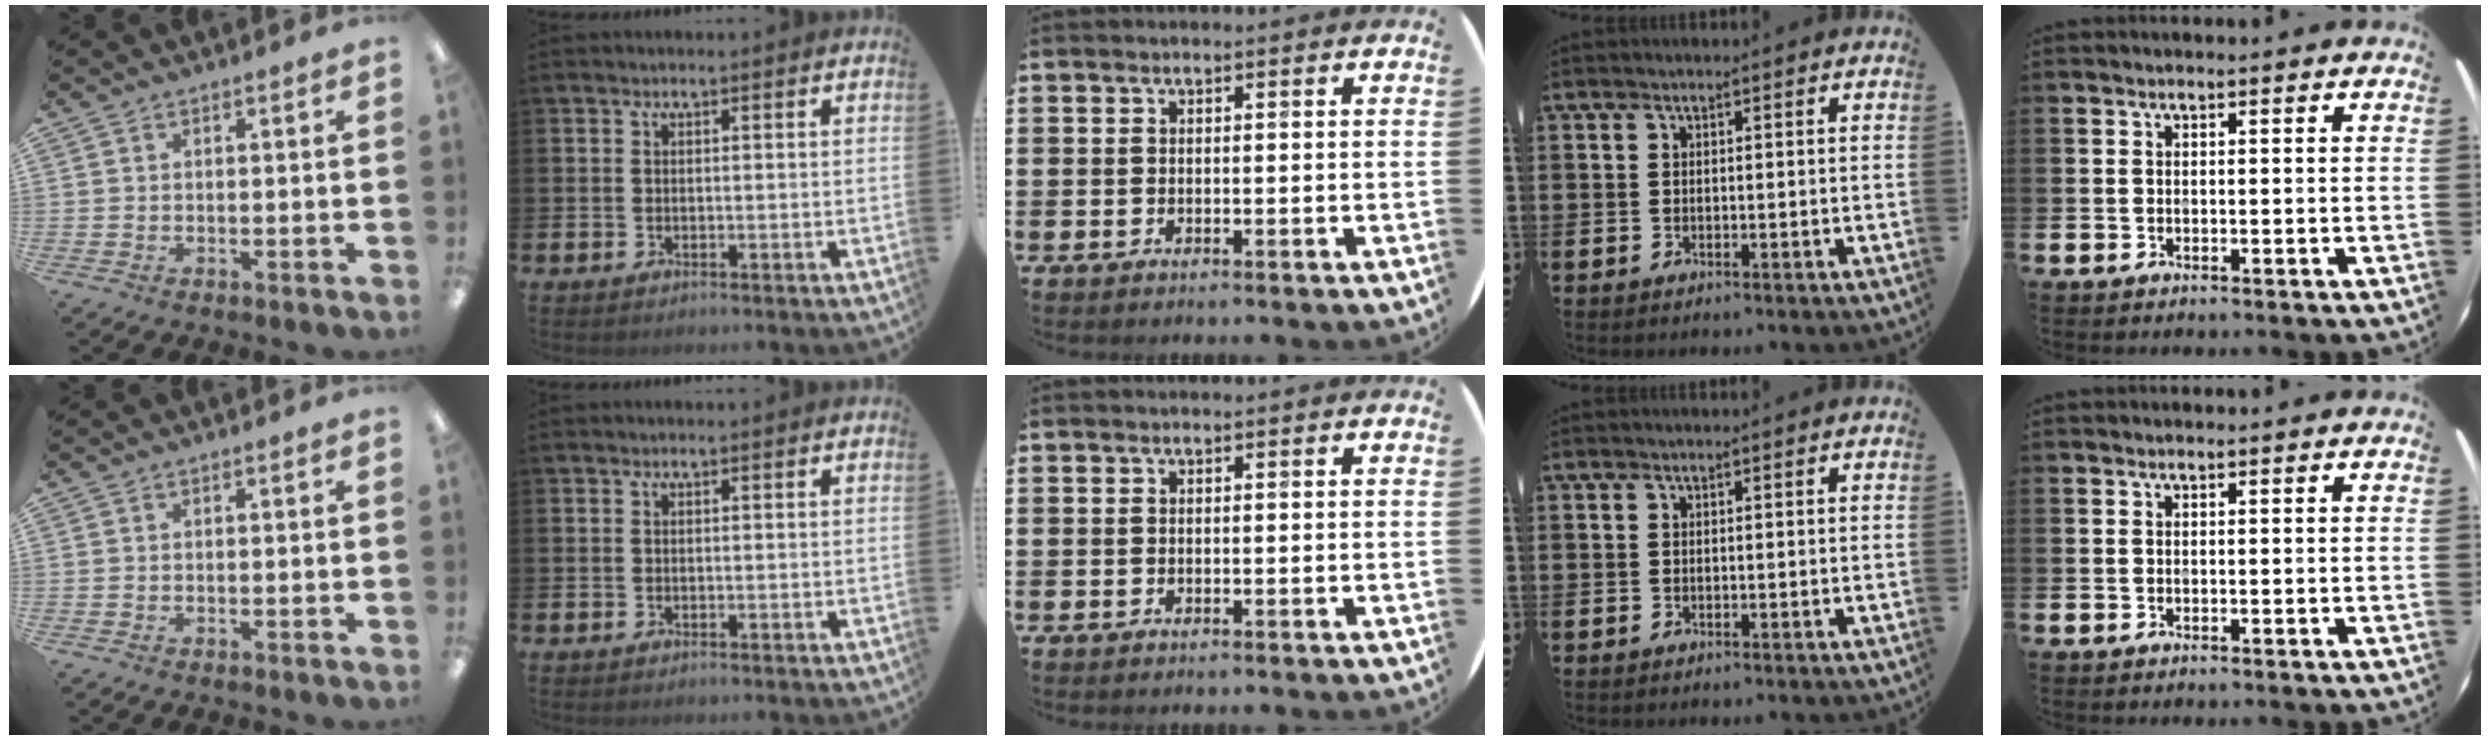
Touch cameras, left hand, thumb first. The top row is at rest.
{}